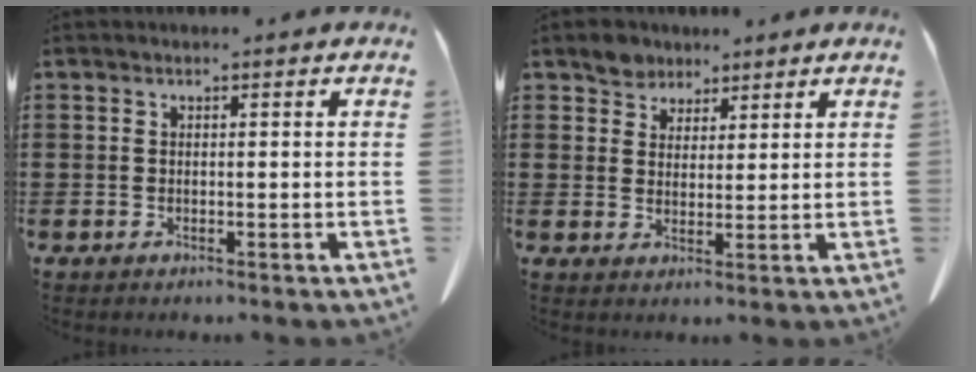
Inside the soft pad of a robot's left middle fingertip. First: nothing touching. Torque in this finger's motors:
{"motor_torque": [1.38, 0.76, -0.01, 0.03]}